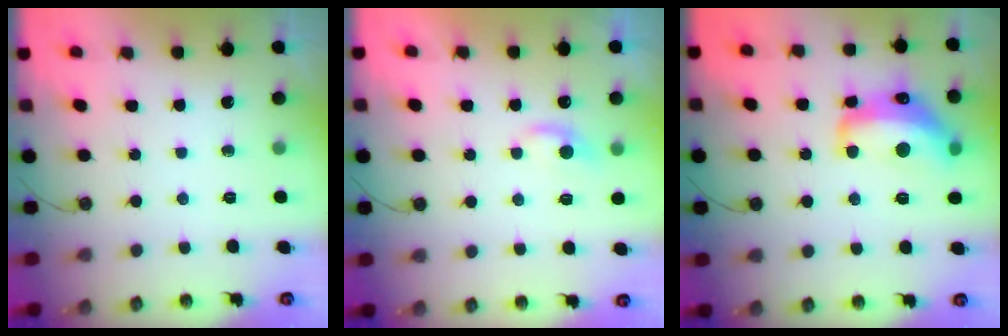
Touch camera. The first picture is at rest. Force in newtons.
{"total": 0.9, "press": 0.5, "slide": 0.7}
{"total": 10.7, "press": 10.6, "slide": 1.5}